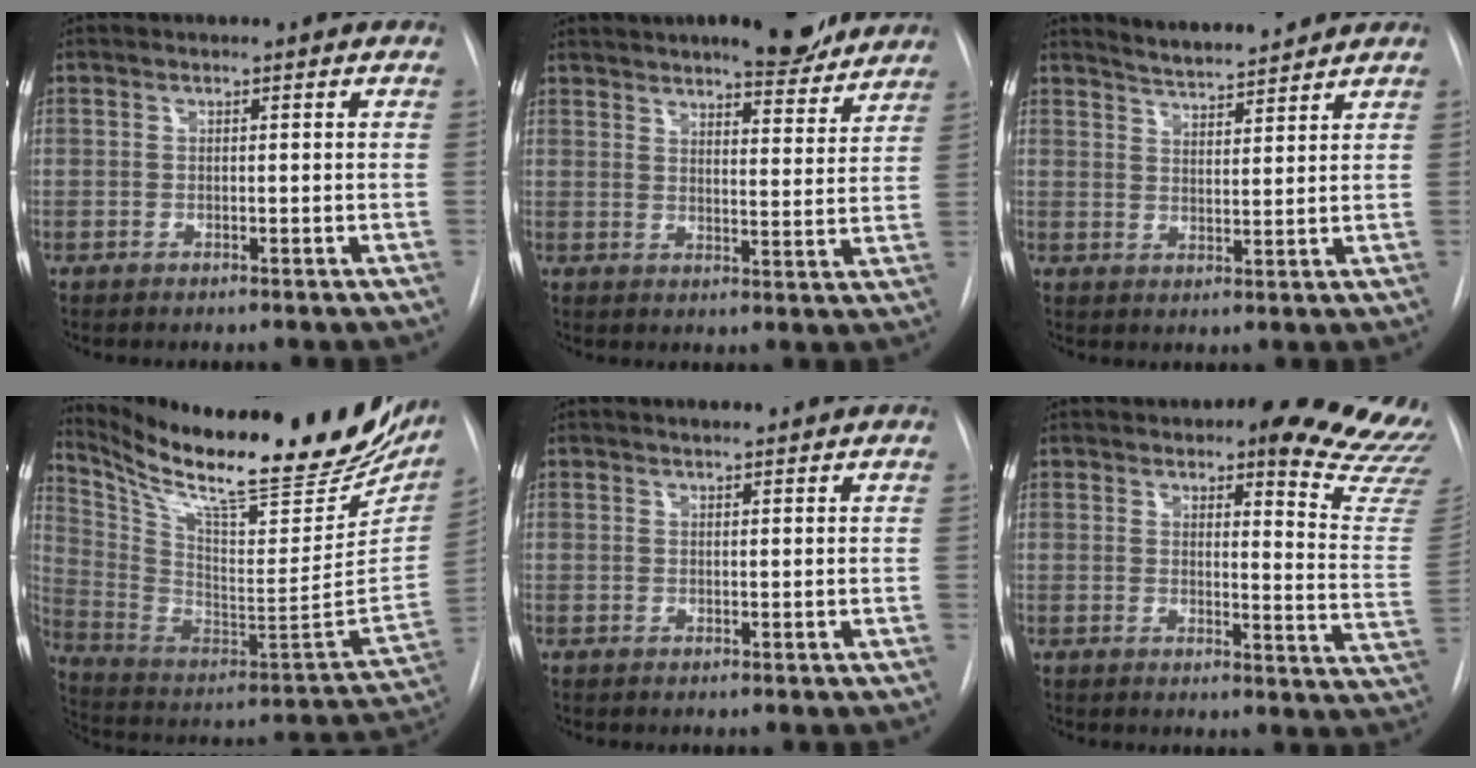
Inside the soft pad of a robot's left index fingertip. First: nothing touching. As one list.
[{"total": 15.3, "force": [13.1, 3.0, 7.2], "torque": [-0.101, 0.000, 0.177]}, {"total": 6.9, "force": [6.7, 0.4, 1.6], "torque": [-0.035, 0.008, 0.109]}, {"total": 31.1, "force": [25.4, 5.7, 17.0], "torque": [-0.284, -0.062, 0.367]}, {"total": 1.7, "force": [1.6, 0.2, 0.6], "torque": [-0.014, 0.009, 0.027]}, {"total": 16.3, "force": [14.2, 2.8, 7.6], "torque": [-0.062, -0.094, 0.136]}]